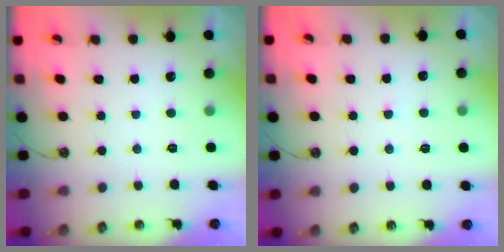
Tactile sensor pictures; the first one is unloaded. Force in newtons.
{"total": 5.2, "press": 5.2, "slide": 0.4}